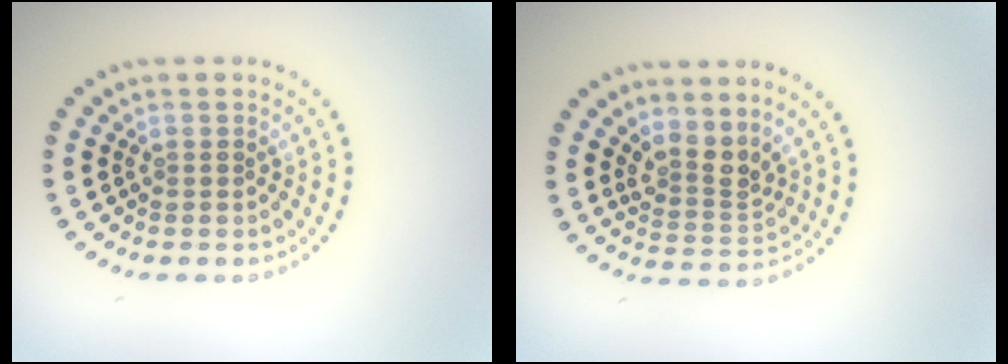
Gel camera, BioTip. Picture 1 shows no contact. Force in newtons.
{"total": 2.5, "press": 1.8, "slide": 1.7}